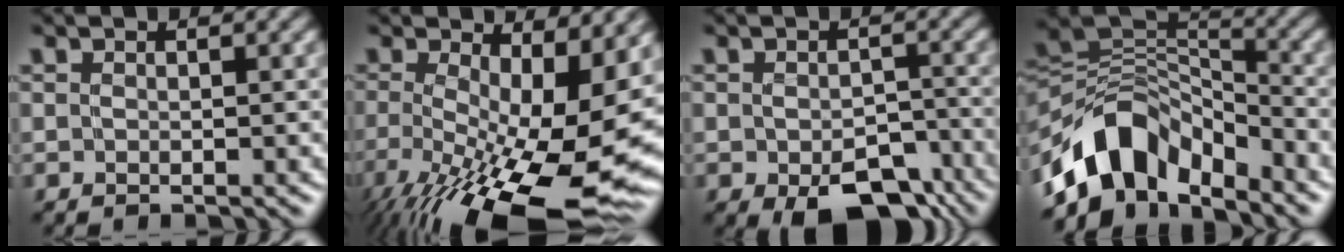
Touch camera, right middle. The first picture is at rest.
{"total": 17.1, "force": [-4.6, 7.2, 14.8], "torque": [-0.240, -0.032, -0.059]}
{"total": 6.8, "force": [-3.9, 3.6, 4.2], "torque": [-0.067, -0.014, -0.049]}
{"total": 8.8, "force": [-5.9, 5.0, 4.2], "torque": [-0.063, 0.008, -0.115]}